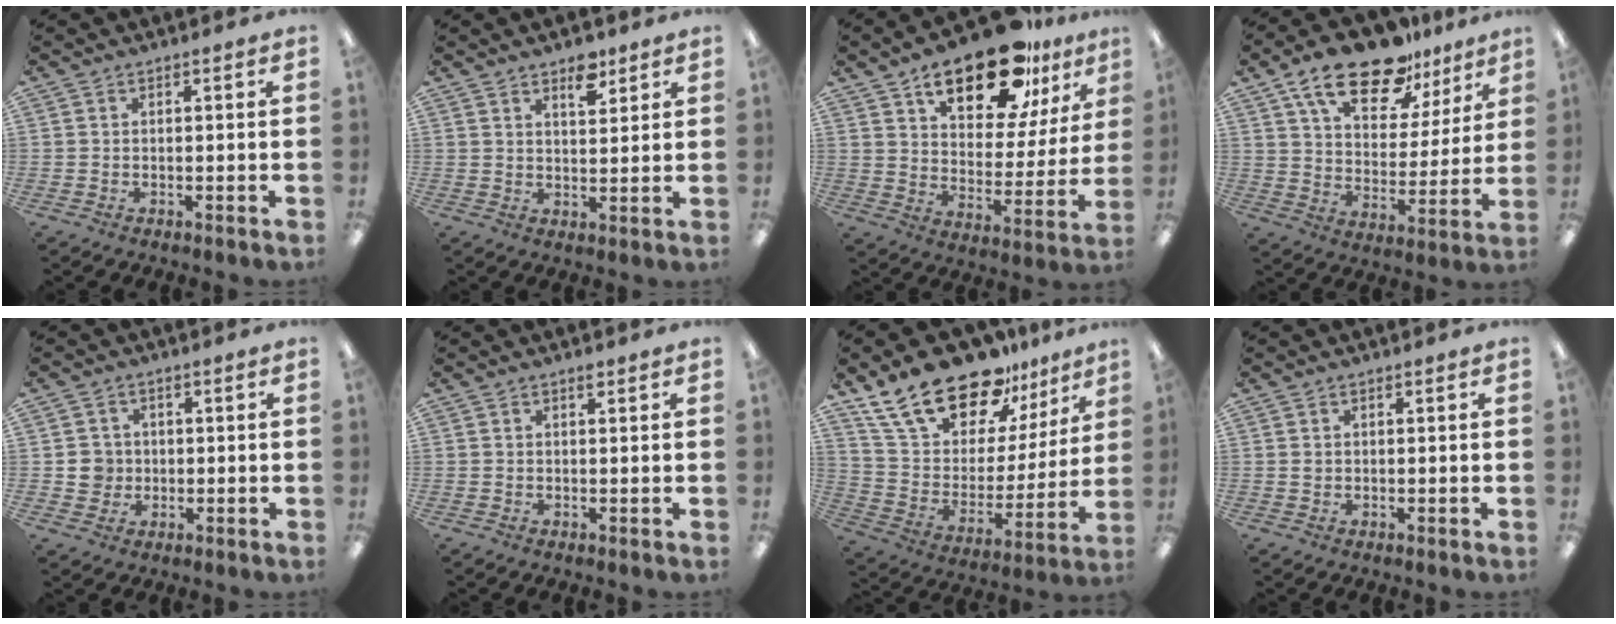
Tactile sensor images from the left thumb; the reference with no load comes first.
{"total": 5.7, "force": [4.3, 2.5, 2.8], "torque": [-0.016, -0.030, 0.069]}
{"total": 21.4, "force": [14.5, 9.2, 12.8], "torque": [-0.197, -0.074, 0.243]}
{"total": 18.7, "force": [13.3, 8.6, 10.0], "torque": [-0.174, -0.072, 0.232]}
{"total": 4.5, "force": [0.1, 4.4, 0.8], "torque": [-0.008, 0.004, -0.001]}
{"total": 1.1, "force": [0.8, 0.4, 0.6], "torque": [-0.005, -0.003, 0.013]}
{"total": 22.5, "force": [17.7, 10.1, 9.5], "torque": [-0.178, -0.121, 0.320]}
{"total": 0.8, "force": [0.3, 0.7, 0.2], "torque": [-0.004, 0.004, 0.004]}